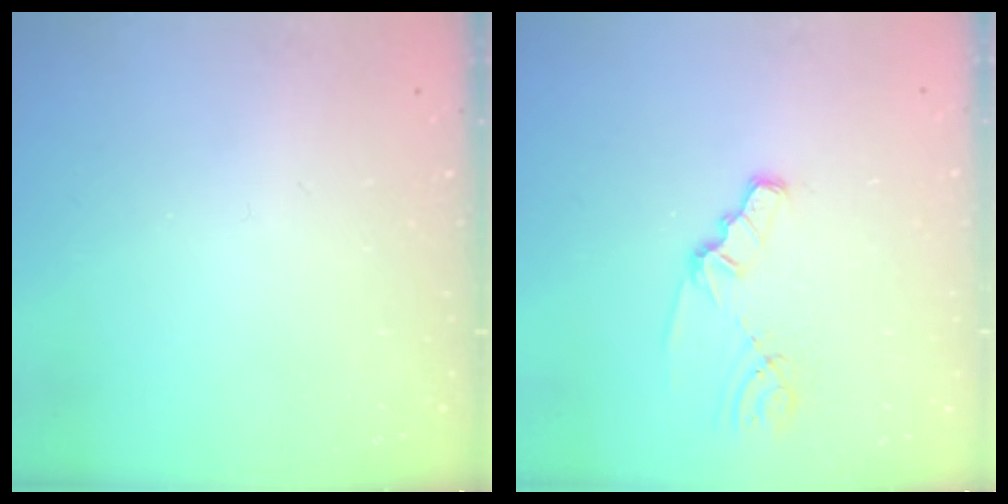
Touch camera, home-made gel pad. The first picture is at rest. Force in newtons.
{"total": 2.1, "press": 2.1, "slide": 0.3}